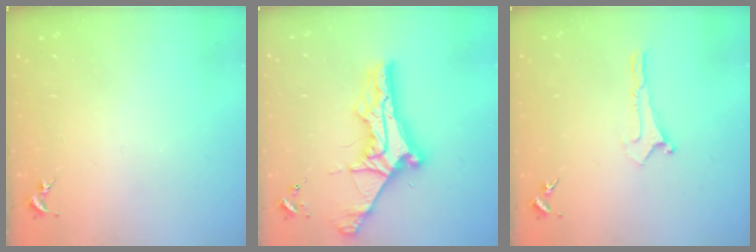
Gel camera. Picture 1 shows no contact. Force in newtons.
{"total": 10.1, "press": 10.0, "slide": 1.1}
{"total": 0.0}